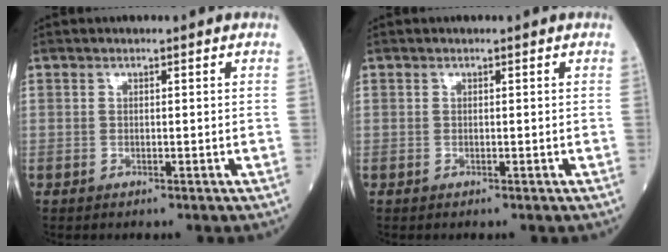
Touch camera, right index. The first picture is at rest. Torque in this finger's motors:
{"motor_torque": [0.00, 0.00, 0.00, 0.00]}